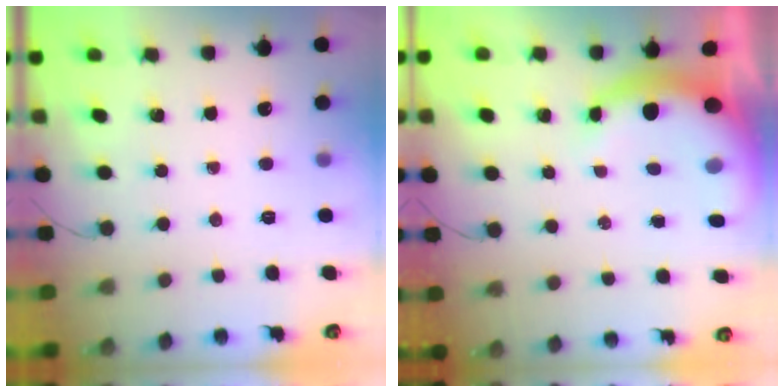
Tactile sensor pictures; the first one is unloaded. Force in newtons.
{"total": 8.2, "press": 8.1, "slide": 1.4}